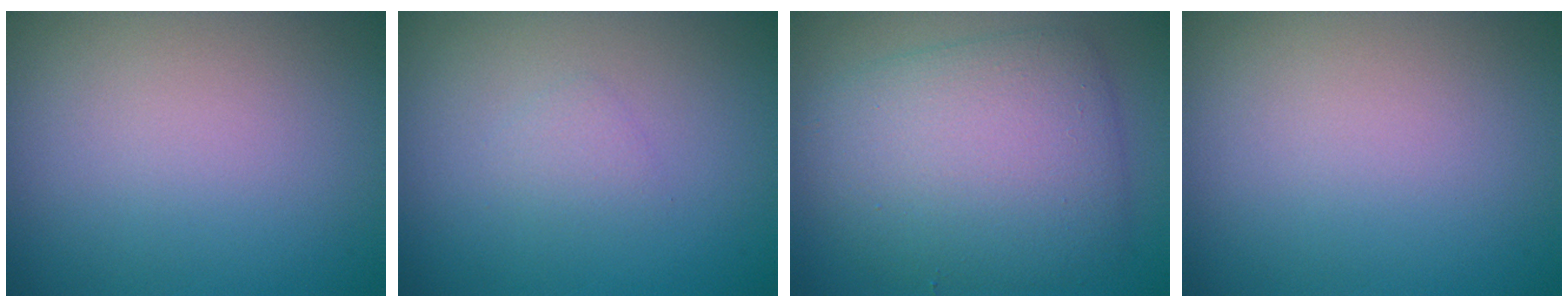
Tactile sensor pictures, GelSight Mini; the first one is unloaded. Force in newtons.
{"total": 0.9, "press": 0.9, "slide": 0.1}
{"total": 7.2, "press": 7.2, "slide": 0.1}
{"total": 0.0}